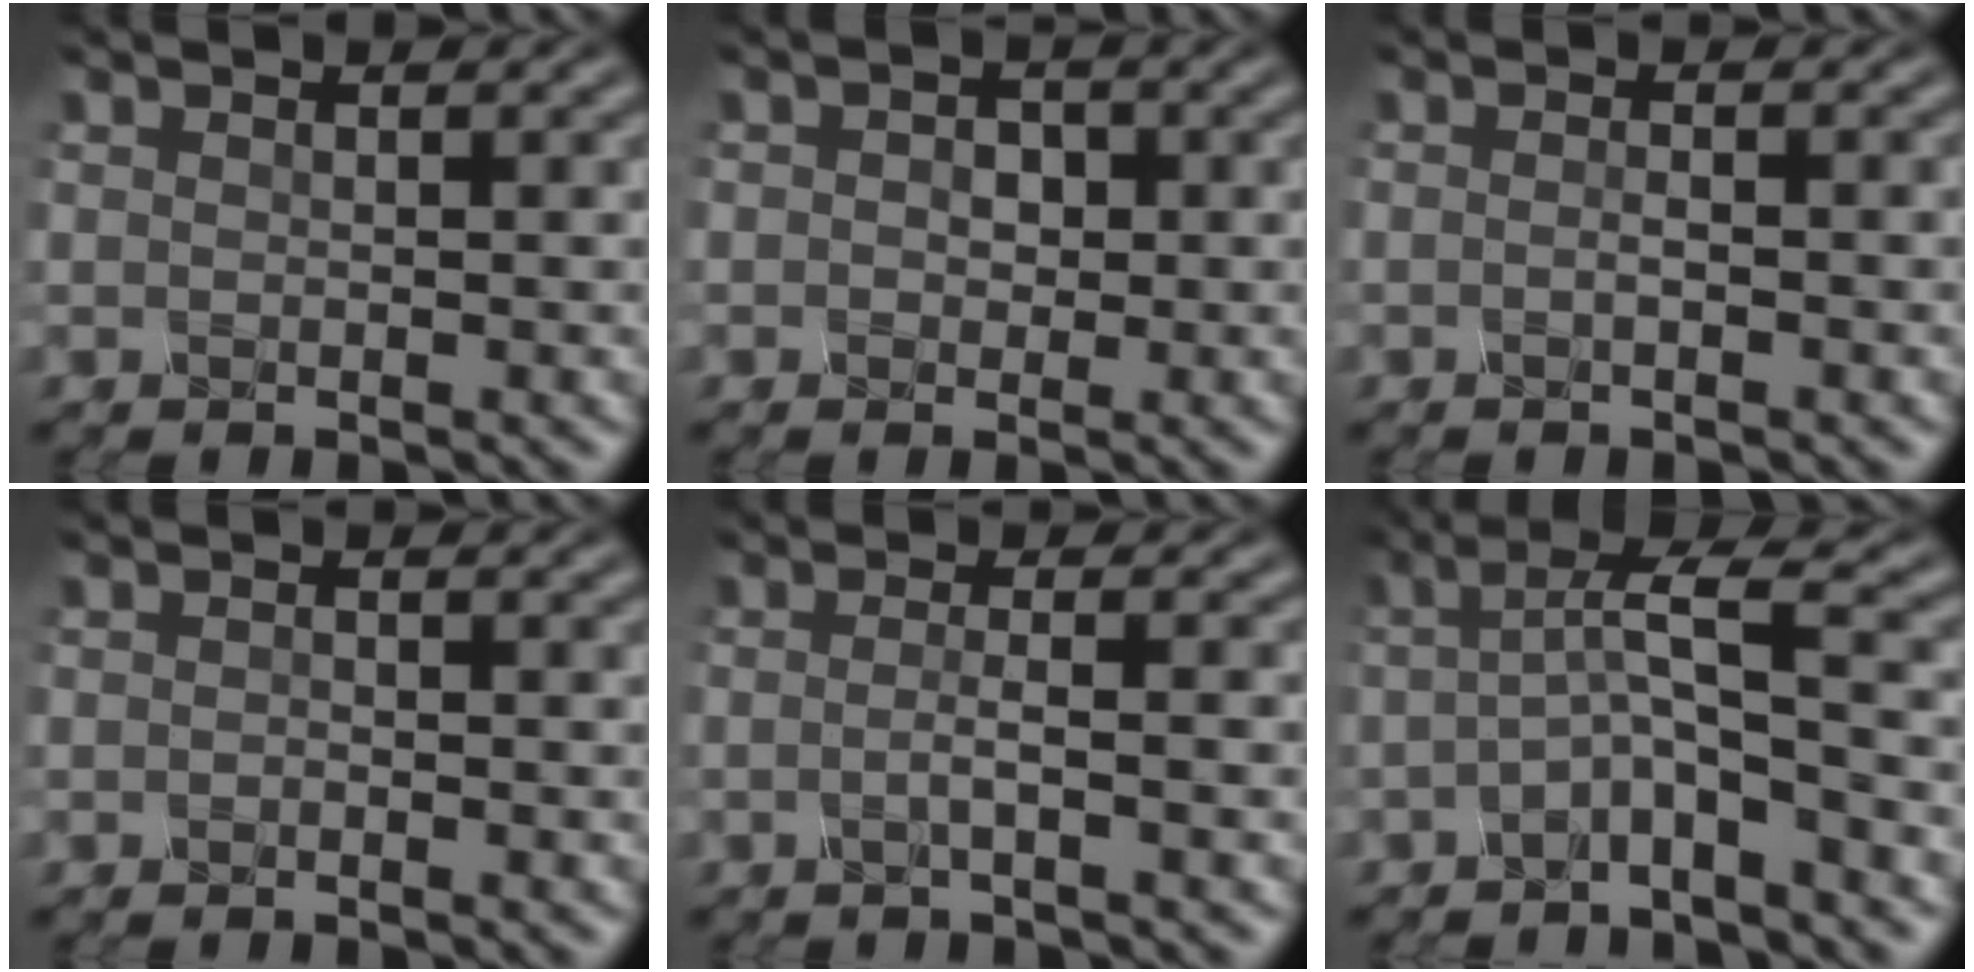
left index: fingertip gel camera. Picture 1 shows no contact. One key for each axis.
{"total": 2.1, "fx": -0.3, "fy": 1.7, "fz": 1.2, "tx": -0.022, "ty": 0.005, "tz": -0.013}
{"total": 1.1, "fx": -0.9, "fy": 0.1, "fz": 0.7, "tx": -0.013, "ty": 0.001, "tz": -0.019}
{"total": 0.8, "fx": -0.7, "fy": 0.2, "fz": 0.1, "tx": -0.001, "ty": 0.000, "tz": -0.017}
{"total": 2.1, "fx": -1.1, "fy": 0.4, "fz": 1.8, "tx": -0.027, "ty": 0.002, "tz": -0.029}
{"total": 3.7, "fx": -1.4, "fy": 0.4, "fz": 3.4, "tx": -0.063, "ty": 0.011, "tz": -0.038}